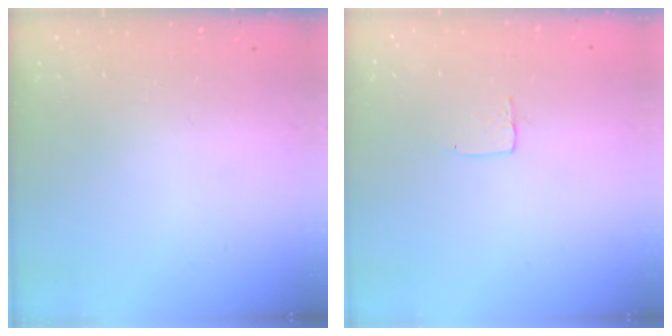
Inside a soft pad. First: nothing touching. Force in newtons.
{"total": 3.7, "press": 3.7, "slide": 0.1}